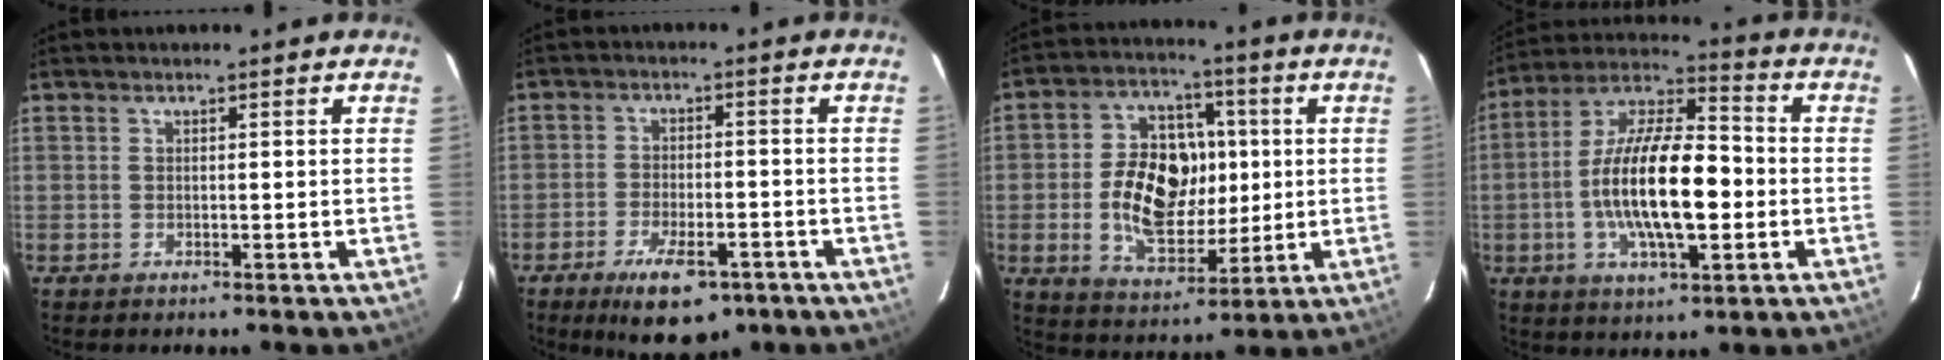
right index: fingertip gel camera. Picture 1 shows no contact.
{"total": 11.0, "force": [-7.1, 4.4, 7.2], "torque": [-0.142, -0.013, -0.107]}
{"total": 15.5, "force": [-0.1, 10.2, 11.7], "torque": [-0.226, 0.020, 0.011]}
{"total": 18.3, "force": [-2.7, 6.7, 16.8], "torque": [-0.319, 0.002, -0.055]}